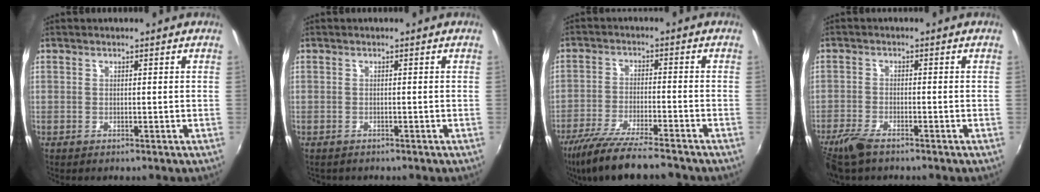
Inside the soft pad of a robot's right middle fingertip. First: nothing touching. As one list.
[{"total": 0.7, "force": [-0.6, 0.3, 0.1], "torque": [-0.006, 0.000, -0.007]}, {"total": 13.7, "force": [-11.6, 1.2, 7.2], "torque": [-0.156, -0.034, -0.199]}, {"total": 6.0, "force": [-4.5, 1.8, 3.5], "torque": [-0.096, -0.015, -0.092]}]